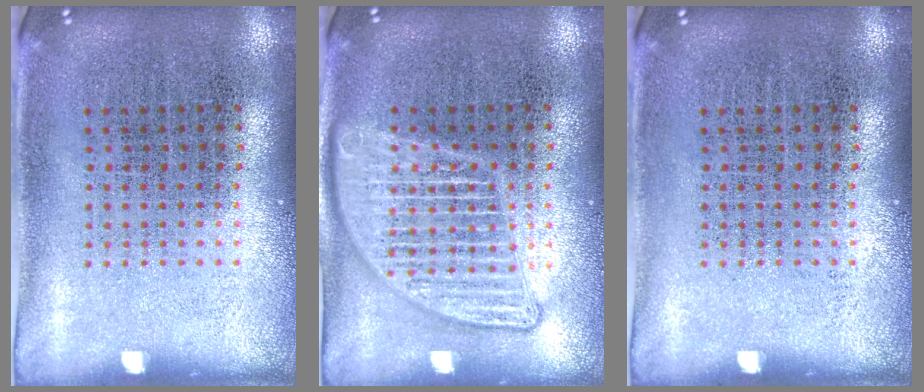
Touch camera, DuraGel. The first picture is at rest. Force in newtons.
{"total": 2.8, "press": 2.8, "slide": 0.3}
{"total": 0.0}